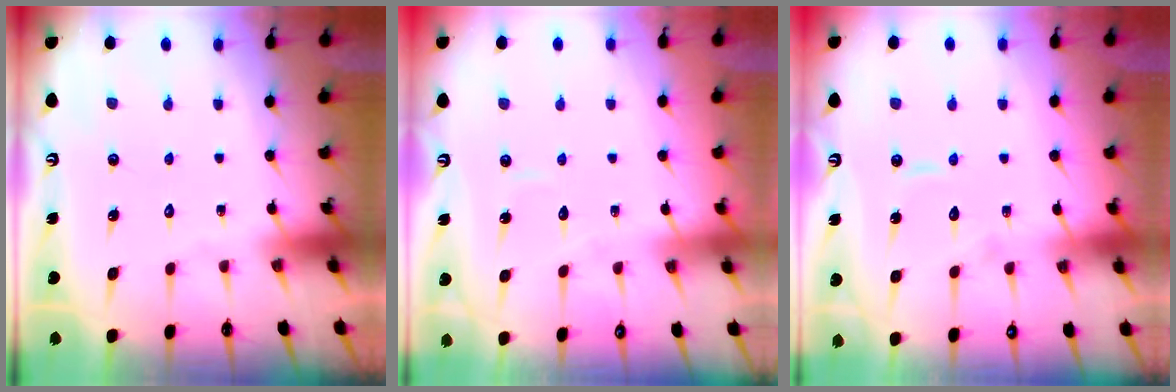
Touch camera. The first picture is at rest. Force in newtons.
{"total": 2.7, "press": 2.7, "slide": 0.3}
{"total": 6.8, "press": 6.8, "slide": 0.6}